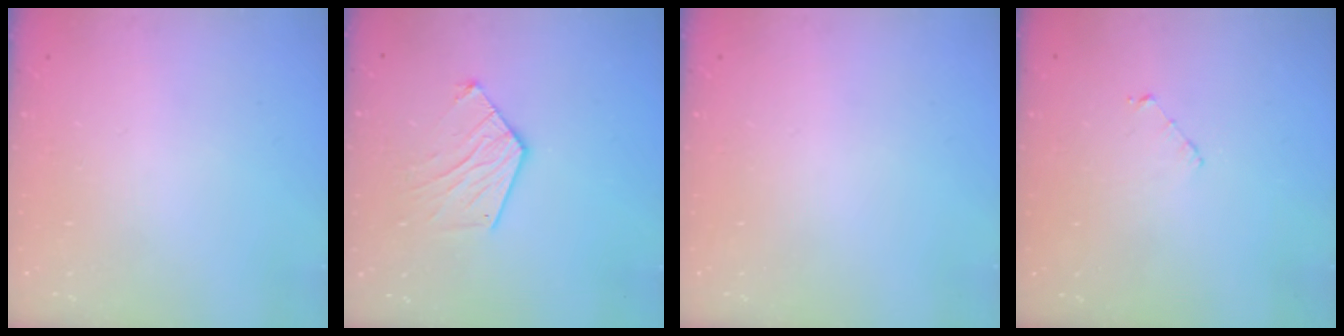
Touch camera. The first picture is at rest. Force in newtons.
{"total": 10.5, "press": 10.4, "slide": 0.5}
{"total": 0.0}
{"total": 3.5, "press": 3.5, "slide": 0.2}